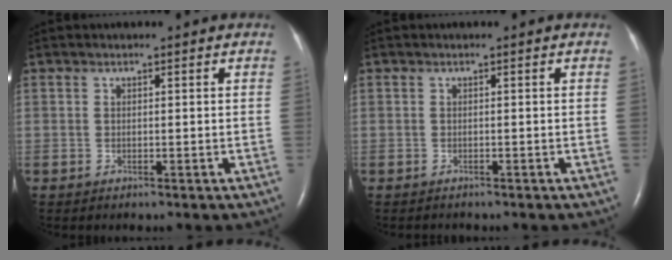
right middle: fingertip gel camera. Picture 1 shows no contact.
{"total": 0.7, "force": [-0.6, 0.2, 0.1], "torque": [-0.009, -0.002, -0.010]}